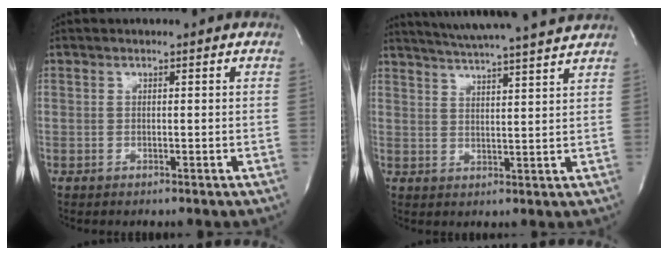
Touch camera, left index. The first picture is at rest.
{"total": 15.1, "force": [13.9, -0.6, 5.8], "torque": [-0.104, -0.008, 0.192]}